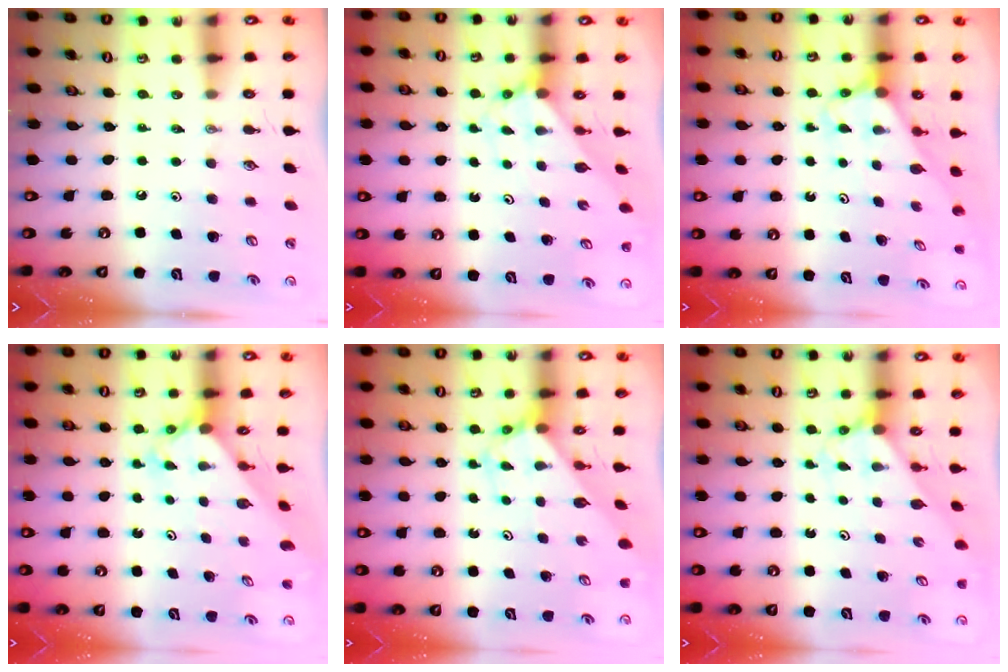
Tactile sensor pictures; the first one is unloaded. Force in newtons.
{"total": 2.6, "press": 2.6, "slide": 0.3}
{"total": 2.7, "press": 2.7, "slide": 0.2}
{"total": 2.5, "press": 2.5, "slide": 0.3}
{"total": 2.7, "press": 2.7, "slide": 0.2}
{"total": 1.9, "press": 1.9, "slide": 0.2}